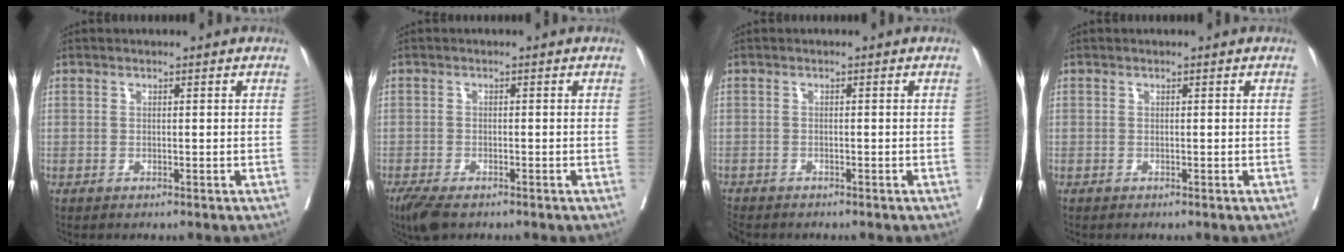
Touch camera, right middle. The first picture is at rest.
{"total": 4.6, "force": [-3.4, 1.5, 2.7], "torque": [-0.051, -0.012, -0.056]}
{"total": 3.8, "force": [-3.4, 1.2, 1.1], "torque": [-0.025, -0.011, -0.062]}
{"total": 0.0}